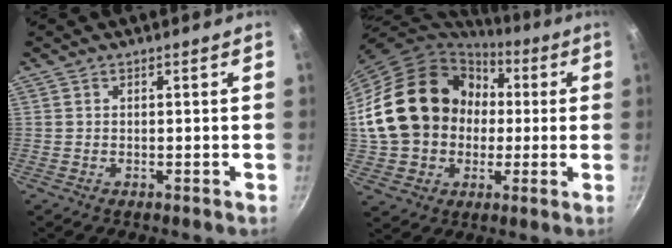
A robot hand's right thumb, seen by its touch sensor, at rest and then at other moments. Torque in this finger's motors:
{"motor_torque": [-0.83, 2.16, 1.66, -0.38, 0.57]}